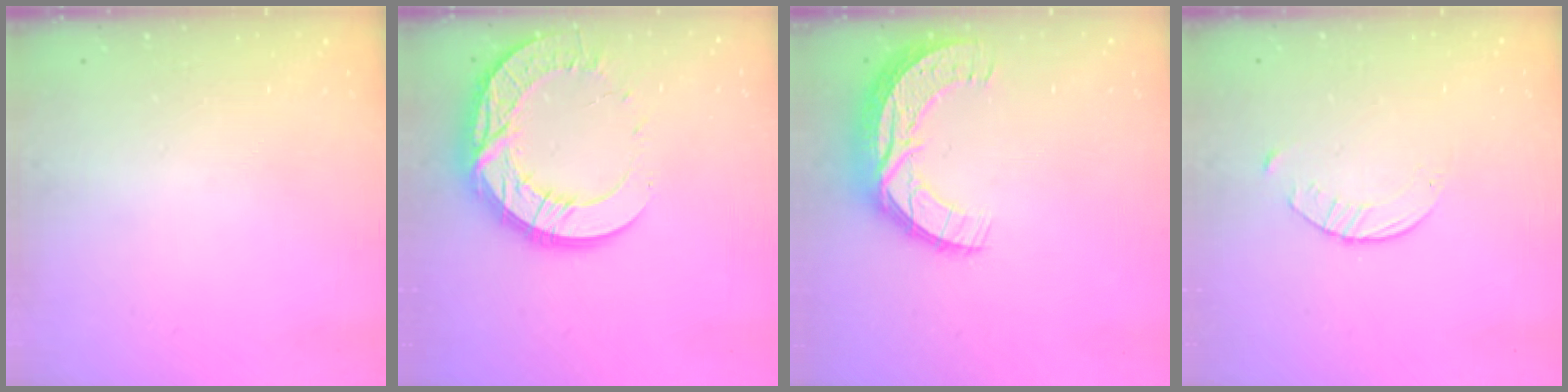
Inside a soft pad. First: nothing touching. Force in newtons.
{"total": 18.8, "press": 18.8, "slide": 1.7}
{"total": 12.5, "press": 12.5, "slide": 0.7}
{"total": 3.1, "press": 3.0, "slide": 0.4}